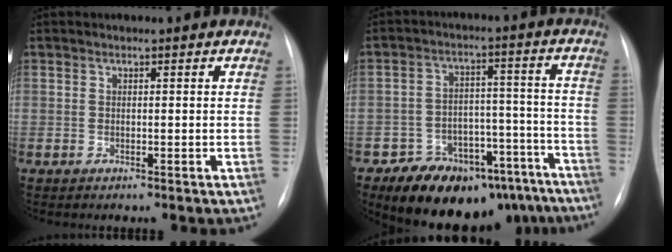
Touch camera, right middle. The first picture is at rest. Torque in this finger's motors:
{"motor_torque": [1.07, -1.07, 0.29, 0.09]}